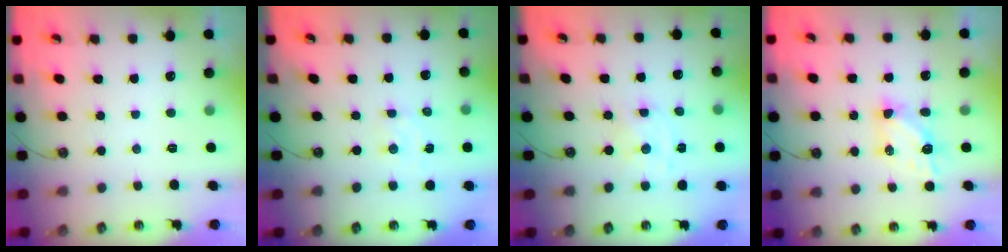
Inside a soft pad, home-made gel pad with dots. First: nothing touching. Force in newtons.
{"total": 3.2, "press": 3.2, "slide": 0.4}
{"total": 2.8, "press": 2.7, "slide": 0.7}
{"total": 5.8, "press": 5.8, "slide": 0.4}